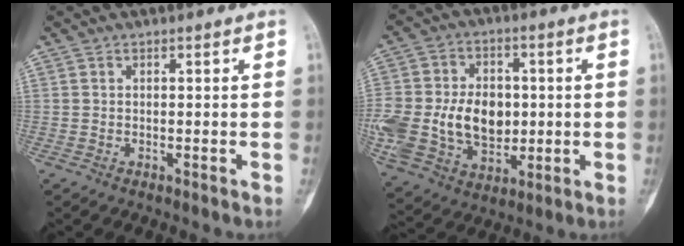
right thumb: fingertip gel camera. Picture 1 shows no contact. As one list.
[{"total": 24.7, "force": [-0.8, 18.2, 16.6], "torque": [-0.362, 0.013, 0.008]}]